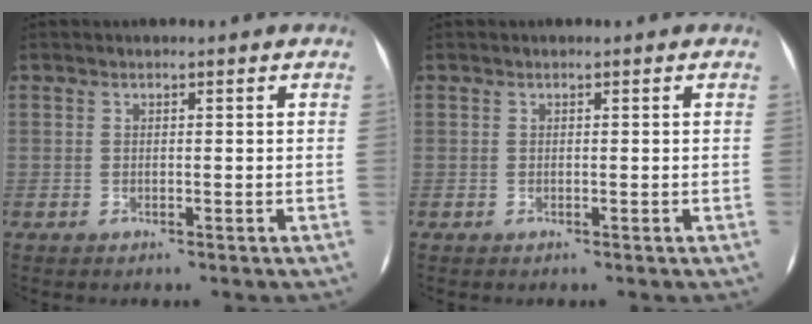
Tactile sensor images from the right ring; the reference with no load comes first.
{"total": 0.0}